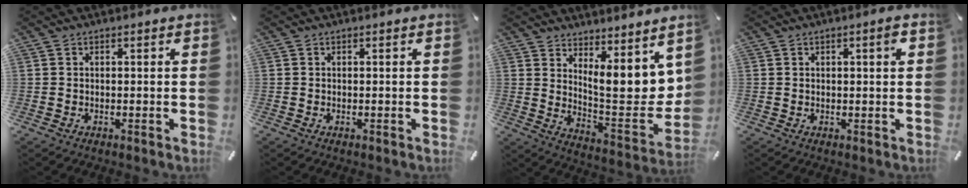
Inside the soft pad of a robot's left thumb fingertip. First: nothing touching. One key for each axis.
{"total": 0.0}
{"total": 10.5, "fx": 6.3, "fy": 4.4, "fz": 7.2, "tx": -0.087, "ty": -0.068, "tz": 0.115}
{"total": 1.8, "fx": 0.8, "fy": 0.4, "fz": 1.6, "tx": -0.024, "ty": 0.001, "tz": 0.009}